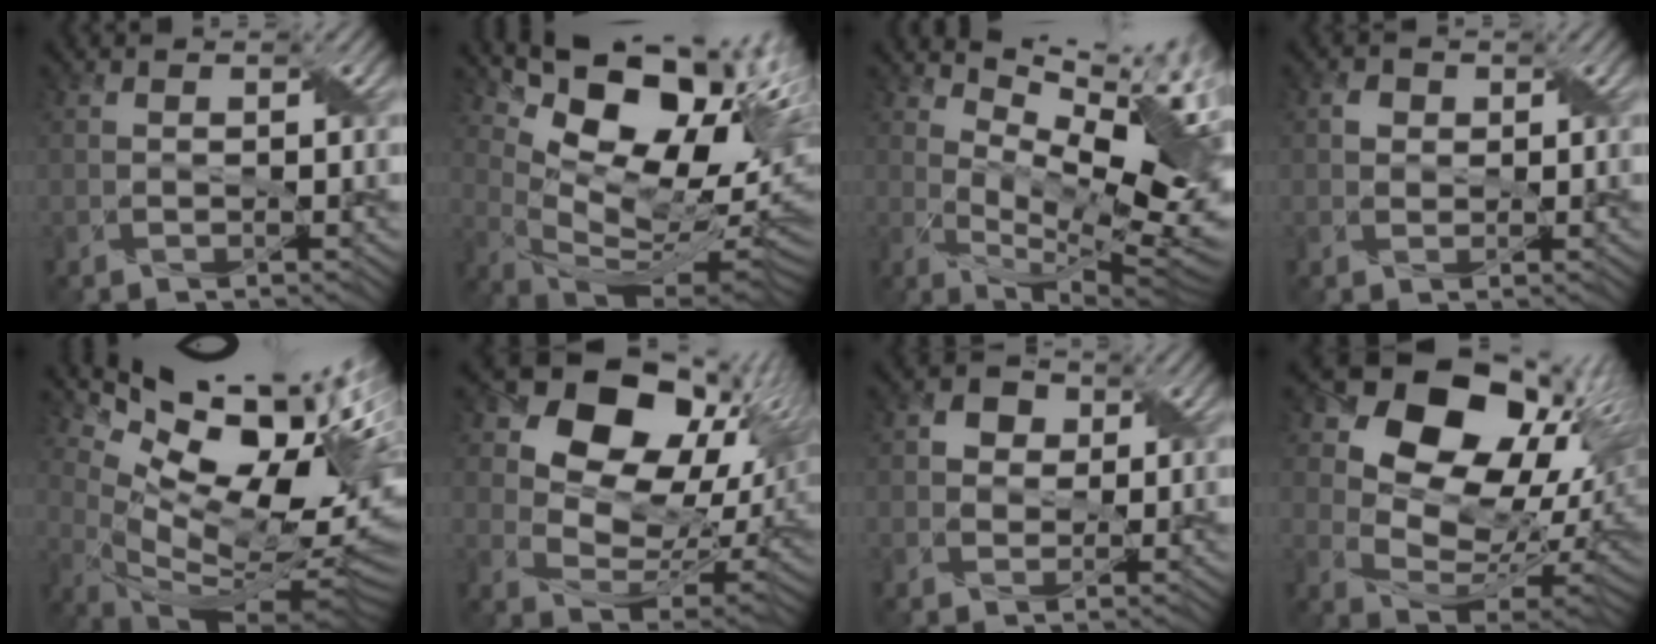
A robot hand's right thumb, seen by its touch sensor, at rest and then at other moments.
{"total": 18.1, "force": [6.7, 9.2, 14.1], "torque": [-0.203, 0.024, 0.123]}
{"total": 17.9, "force": [6.1, 6.5, 15.5], "torque": [-0.227, 0.022, 0.115]}
{"total": 1.6, "force": [0.4, 1.5, 0.3], "torque": [-0.010, -0.002, 0.004]}
{"total": 18.0, "force": [7.1, 7.1, 14.9], "torque": [-0.210, 0.031, 0.145]}
{"total": 16.1, "force": [7.1, 10.4, 10.0], "torque": [-0.166, 0.012, 0.119]}
{"total": 2.8, "force": [0.7, 2.6, 0.9], "torque": [-0.020, 0.004, 0.001]}
{"total": 17.7, "force": [7.7, 11.7, 10.8], "torque": [-0.172, 0.015, 0.135]}